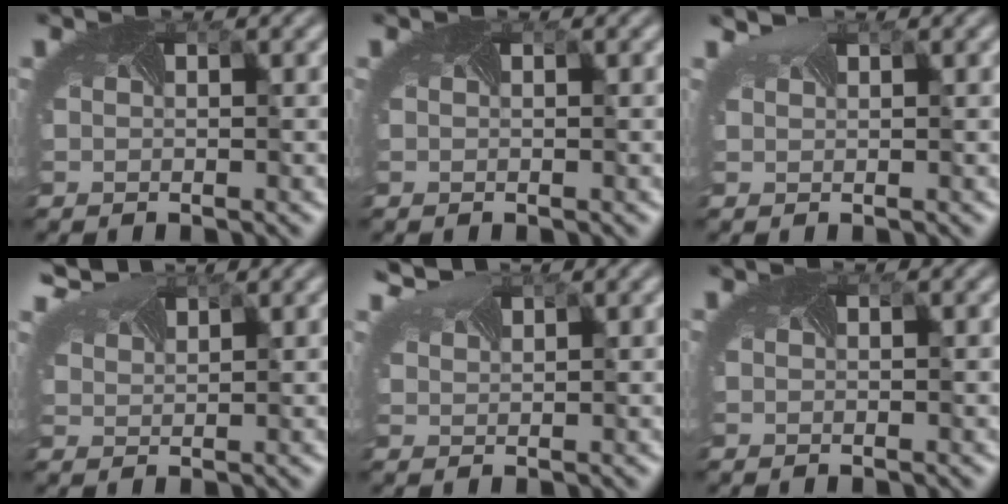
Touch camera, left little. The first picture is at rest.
{"total": 0.0}
{"total": 1.5, "force": [1.5, 0.2, 0.3], "torque": [-0.011, 0.004, 0.018]}
{"total": 3.3, "force": [3.0, 0.9, 0.9], "torque": [-0.033, 0.006, 0.046]}
{"total": 2.0, "force": [2.0, 0.1, 0.1], "torque": [-0.016, 0.001, 0.036]}
{"total": 0.0}